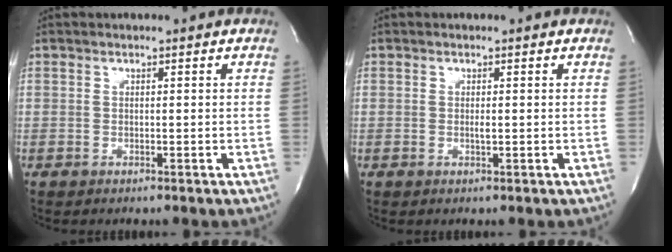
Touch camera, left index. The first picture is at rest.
{"total": 0.6, "force": [0.0, 0.0, 0.6], "torque": [-0.015, -0.003, -0.001]}